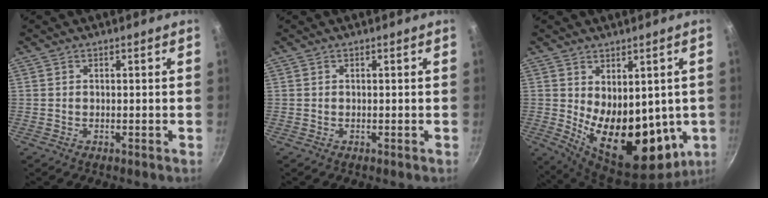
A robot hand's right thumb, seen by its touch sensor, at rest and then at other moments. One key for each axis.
{"total": 0.0}
{"total": 20.3, "fx": -2.8, "fy": 11.0, "fz": 16.8, "tx": -0.232, "ty": -0.029, "tz": -0.006}